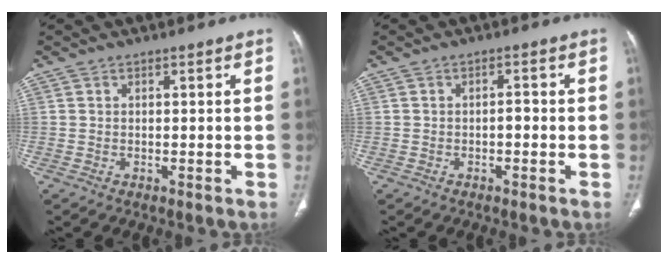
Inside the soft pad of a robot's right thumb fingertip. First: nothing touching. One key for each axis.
{"total": 1.5, "fx": -0.5, "fy": 0.8, "fz": 1.2, "tx": -0.012, "ty": 0.006, "tz": -0.011}